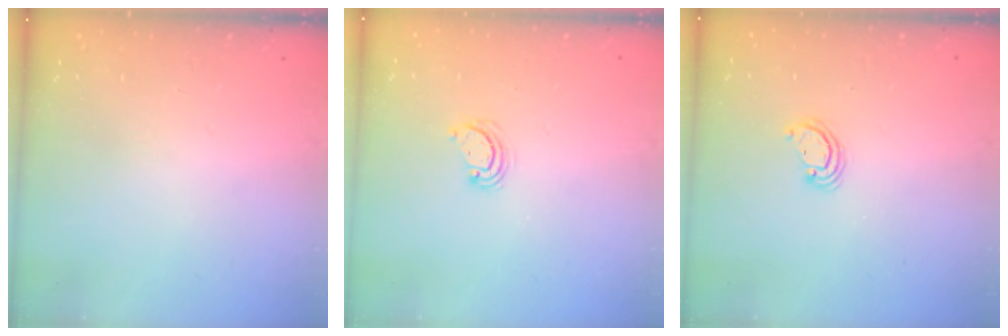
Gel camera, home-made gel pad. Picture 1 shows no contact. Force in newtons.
{"total": 3.3, "press": 3.3, "slide": 0.3}
{"total": 3.0, "press": 2.9, "slide": 0.3}